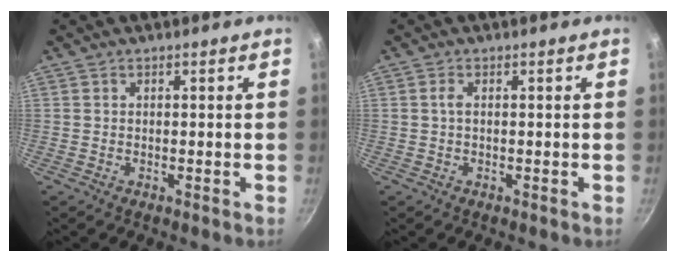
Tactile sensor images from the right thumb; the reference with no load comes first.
{"total": 1.1, "force": [0.0, 0.4, 1.0], "torque": [-0.024, 0.003, -0.001]}